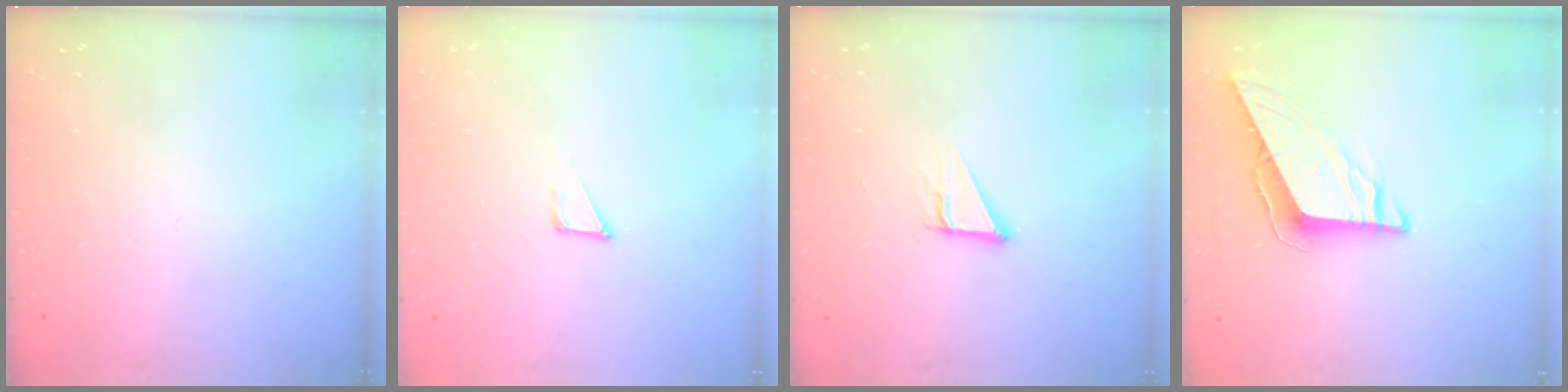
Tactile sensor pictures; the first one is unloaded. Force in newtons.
{"total": 2.7, "press": 2.7, "slide": 0.3}
{"total": 3.4, "press": 3.4, "slide": 0.3}
{"total": 8.1, "press": 8.1, "slide": 0.3}